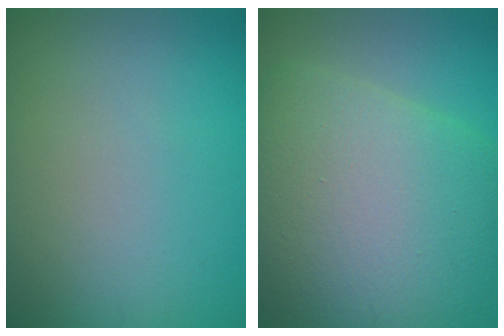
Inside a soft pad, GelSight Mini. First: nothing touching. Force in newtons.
{"total": 12.5, "press": 12.5, "slide": 0.3}